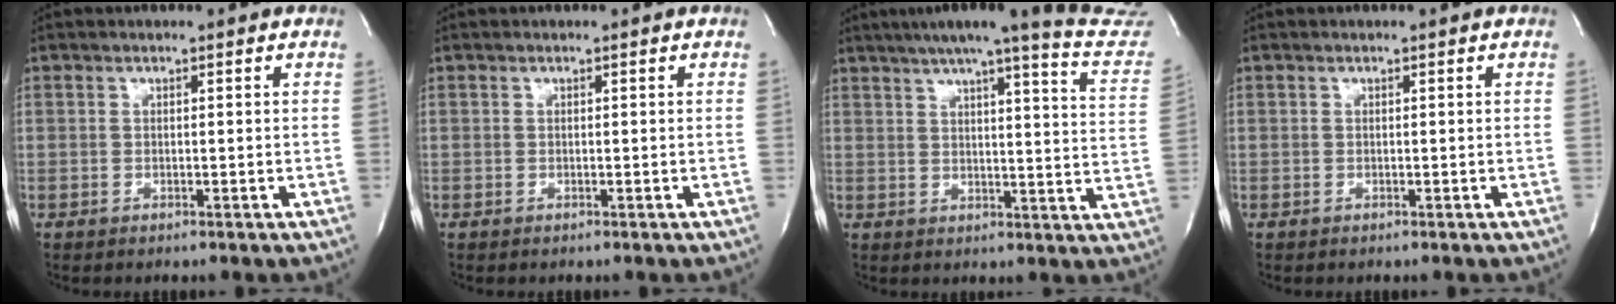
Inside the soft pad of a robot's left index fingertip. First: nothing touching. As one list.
[{"total": 0.0}, {"total": 23.3, "force": [20.9, 0.7, 10.4], "torque": [-0.141, -0.062, 0.237]}, {"total": 0.0}]